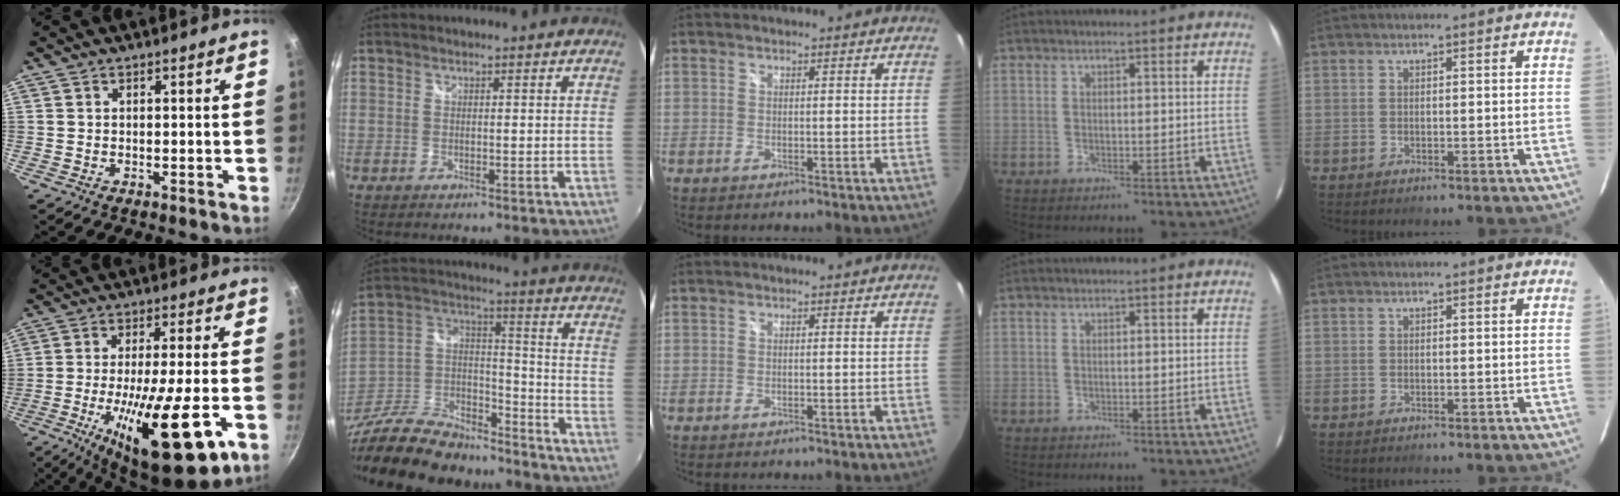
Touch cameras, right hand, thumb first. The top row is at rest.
{"thumb": {"total": 21.5, "force": [-7.9, 5.1, 19.4], "torque": [-0.302, 0.003, -0.125]}, "index": {"total": 25.7, "force": [-19.2, 11.8, 12.2], "torque": [-0.277, 0.026, -0.310]}}